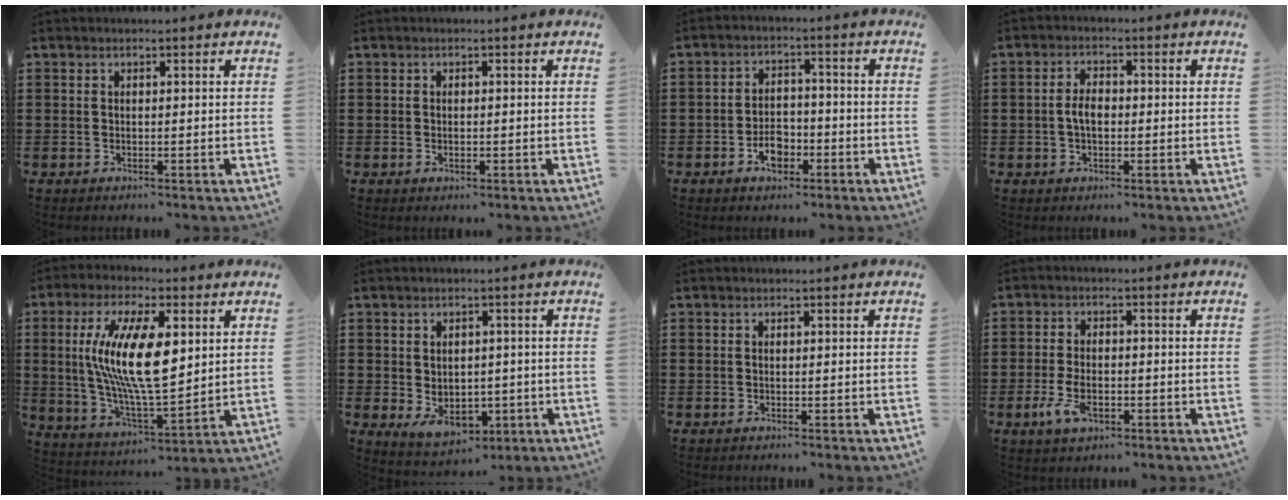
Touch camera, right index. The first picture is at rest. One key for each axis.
{"total": 0.9, "fx": -0.2, "fy": 0.4, "fz": 0.8, "tx": -0.016, "ty": -0.001, "tz": -0.003}
{"total": 4.5, "fx": -2.2, "fy": 2.9, "fz": 2.6, "tx": -0.039, "ty": 0.004, "tz": -0.042}
{"total": 3.3, "fx": -0.3, "fy": 1.8, "fz": 2.7, "tx": -0.059, "ty": 0.002, "tz": -0.008}
{"total": 13.6, "fx": 3.3, "fy": 4.6, "fz": 12.3, "tx": -0.254, "ty": 0.000, "tz": 0.057}
{"total": 4.2, "fx": -0.9, "fy": 3.2, "fz": 2.6, "tx": -0.035, "ty": 0.002, "tz": -0.018}
{"total": 0.0}
{"total": 4.6, "fx": -1.9, "fy": 2.4, "fz": 3.4, "tx": -0.086, "ty": -0.005, "tz": -0.039}